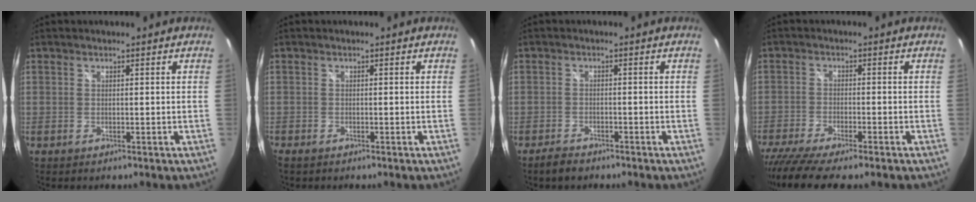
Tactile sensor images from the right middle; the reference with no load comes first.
{"total": 0.9, "force": [-0.8, 0.4, 0.3], "torque": [-0.008, -0.005, -0.017]}
{"total": 3.2, "force": [-2.7, 1.2, 1.2], "torque": [-0.037, -0.006, -0.050]}
{"total": 9.8, "force": [-8.1, 0.9, 5.5], "torque": [-0.128, -0.044, -0.139]}